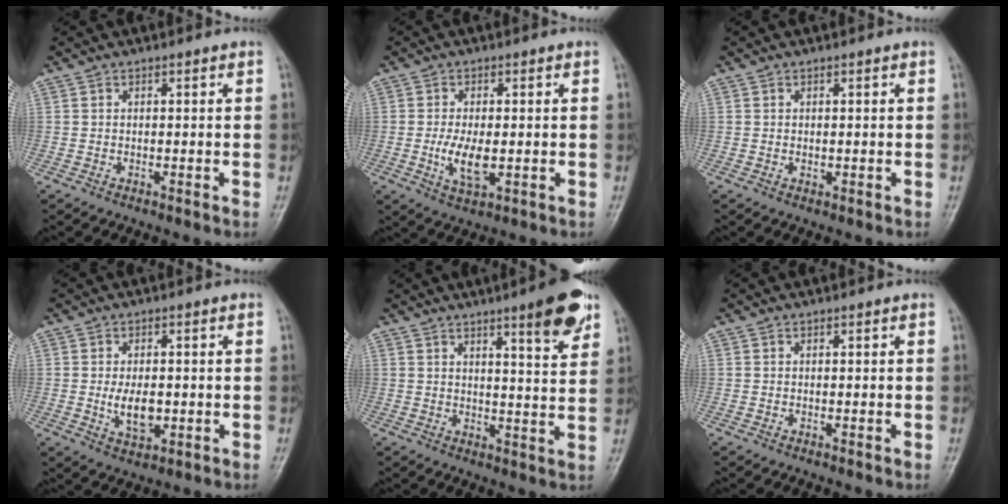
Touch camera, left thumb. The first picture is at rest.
{"total": 6.0, "force": [-0.9, 2.8, 5.3], "torque": [-0.102, -0.007, -0.013]}
{"total": 0.9, "force": [0.0, 0.6, 0.7], "torque": [-0.010, 0.006, 0.002]}
{"total": 5.8, "force": [-0.7, 3.3, 4.8], "torque": [-0.076, -0.005, -0.007]}
{"total": 9.4, "force": [5.7, 1.5, 7.3], "torque": [-0.086, -0.030, 0.073]}
{"total": 0.0}